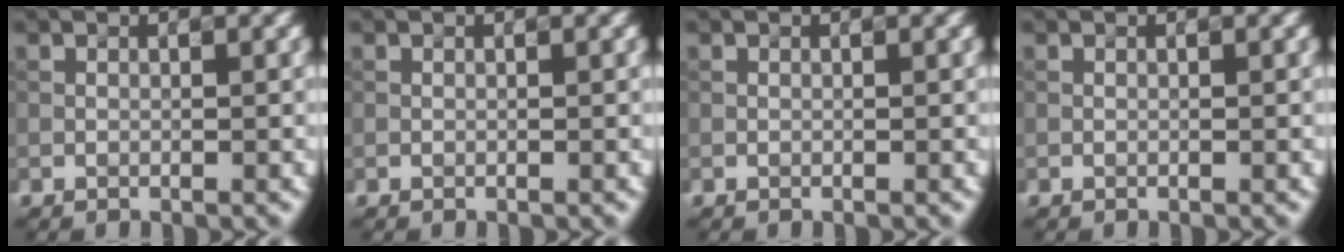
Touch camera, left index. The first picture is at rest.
{"total": 0.0}
{"total": 0.0}
{"total": 0.0}